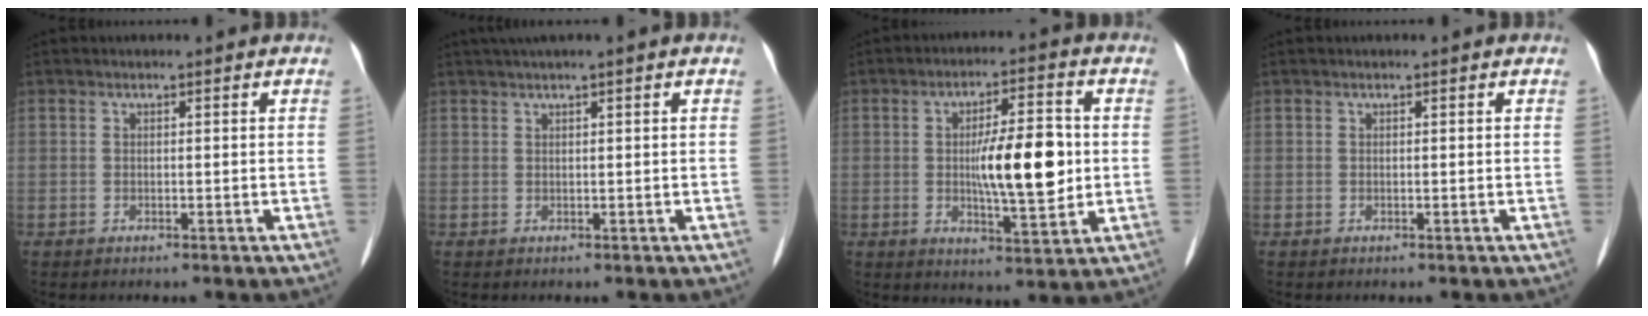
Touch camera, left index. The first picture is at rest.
{"total": 2.7, "force": [1.8, -0.4, 2.0], "torque": [-0.039, 0.020, 0.037]}
{"total": 11.0, "force": [0.1, 2.7, 10.6], "torque": [-0.175, 0.001, 0.001]}
{"total": 0.0}